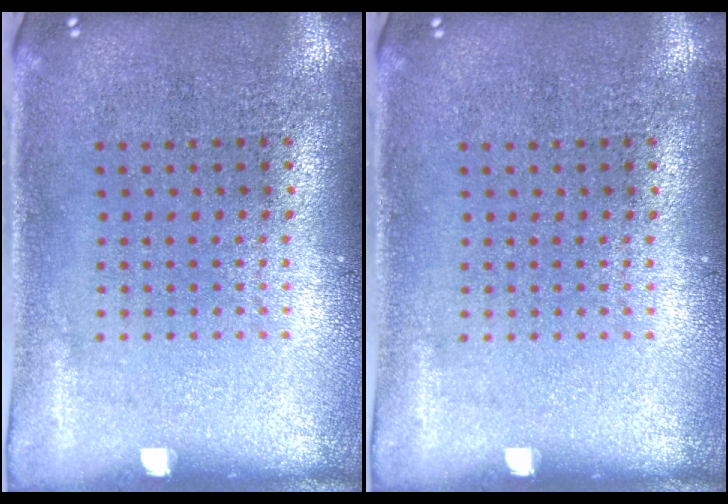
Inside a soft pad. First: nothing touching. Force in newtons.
{"total": 0.0}